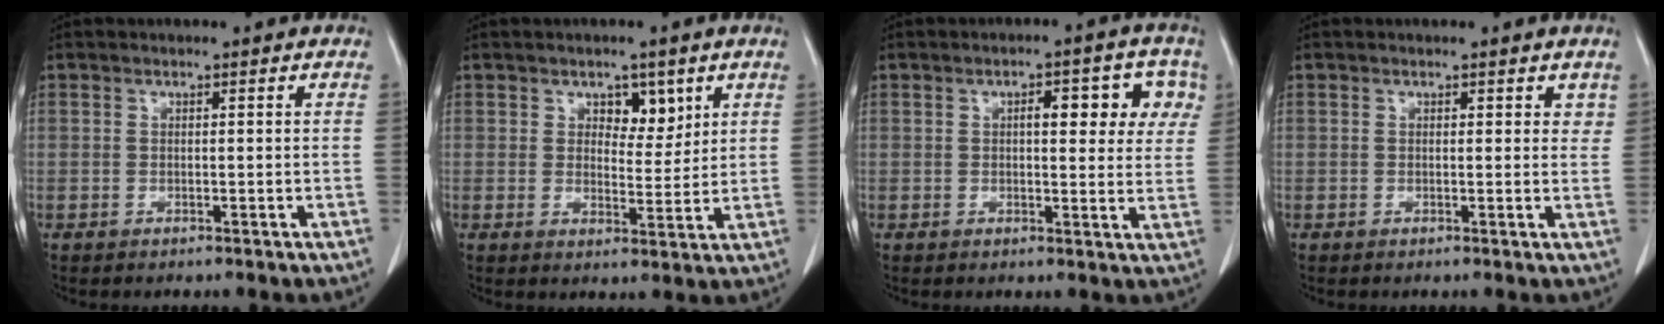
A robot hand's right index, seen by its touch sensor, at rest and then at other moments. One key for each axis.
{"total": 4.4, "fx": 2.3, "fy": 2.5, "fz": 2.8, "tx": -0.030, "ty": 0.000, "tz": 0.036}
{"total": 8.4, "fx": 2.9, "fy": 3.1, "fz": 7.2, "tx": -0.081, "ty": 0.021, "tz": 0.031}
{"total": 1.6, "fx": 1.0, "fy": 1.0, "fz": 0.7, "tx": 0.005, "ty": -0.003, "tz": 0.006}